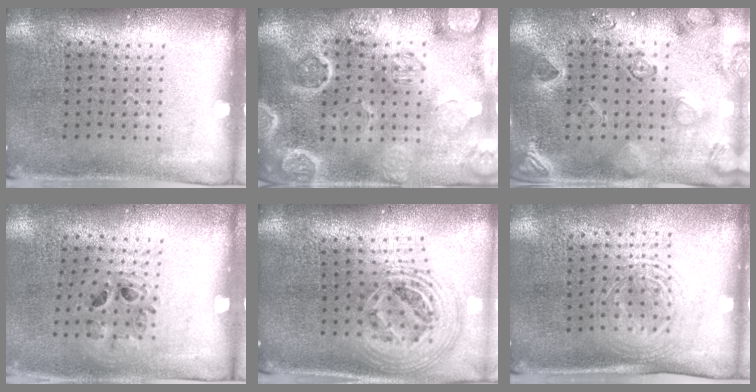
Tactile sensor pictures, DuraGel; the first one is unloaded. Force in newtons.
{"total": 4.6, "press": 4.1, "slide": 2.0}
{"total": 2.3, "press": 2.1, "slide": 1.0}
{"total": 0.9, "press": 0.8, "slide": 0.3}
{"total": 2.5, "press": 1.8, "slide": 1.7}
{"total": 1.6, "press": 1.3, "slide": 0.9}